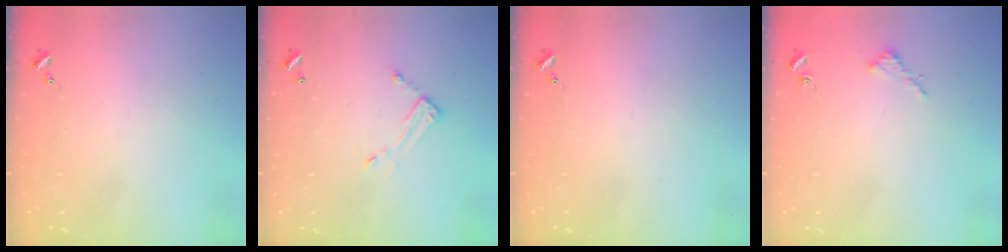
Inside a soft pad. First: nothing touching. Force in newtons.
{"total": 7.2, "press": 7.2, "slide": 0.3}
{"total": 0.0}
{"total": 2.6, "press": 2.6, "slide": 0.2}